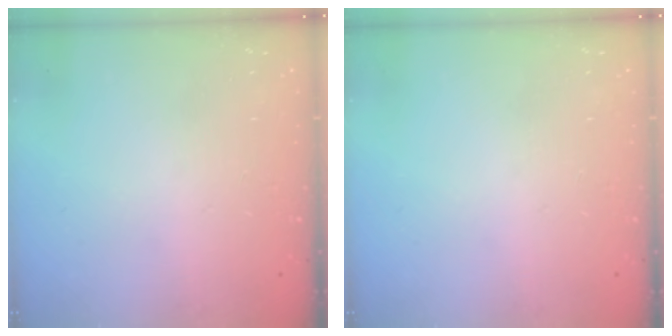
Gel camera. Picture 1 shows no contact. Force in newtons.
{"total": 0.0}